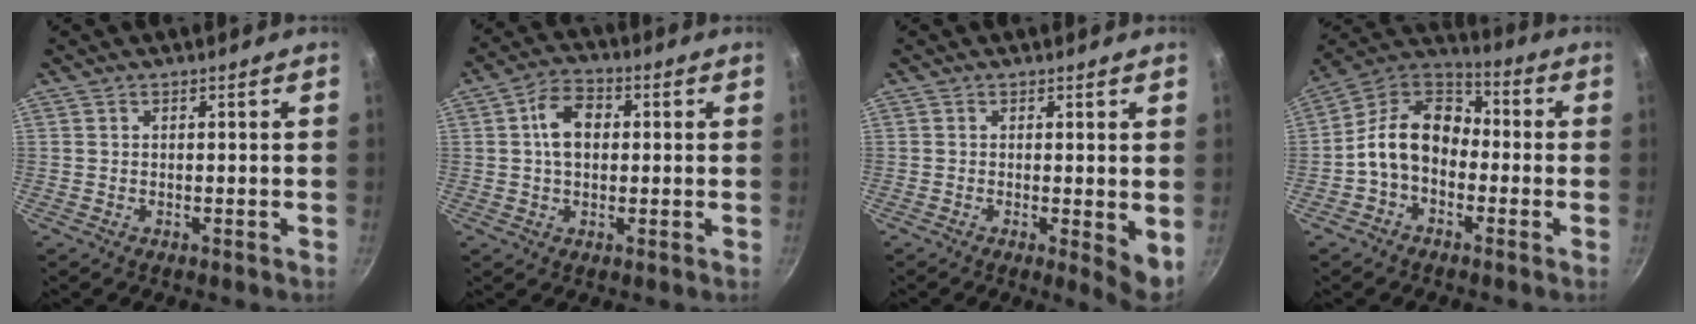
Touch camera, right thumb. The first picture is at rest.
{"total": 7.7, "force": [1.0, 5.3, 5.4], "torque": [-0.073, 0.015, 0.006]}
{"total": 4.6, "force": [-0.1, 1.2, 4.5], "torque": [-0.061, -0.016, -0.002]}
{"total": 13.2, "force": [-2.2, 9.6, 8.7], "torque": [-0.115, 0.047, -0.064]}